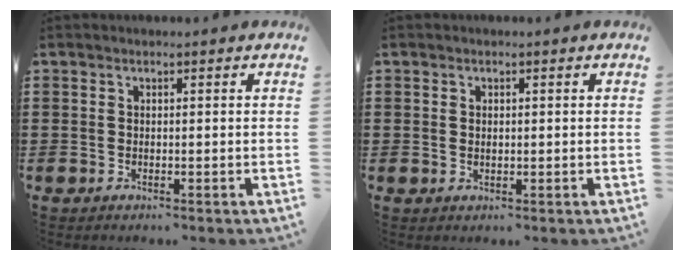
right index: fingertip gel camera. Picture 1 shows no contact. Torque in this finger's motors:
{"motor_torque": [-0.40, 0.66, -0.02, -0.01]}